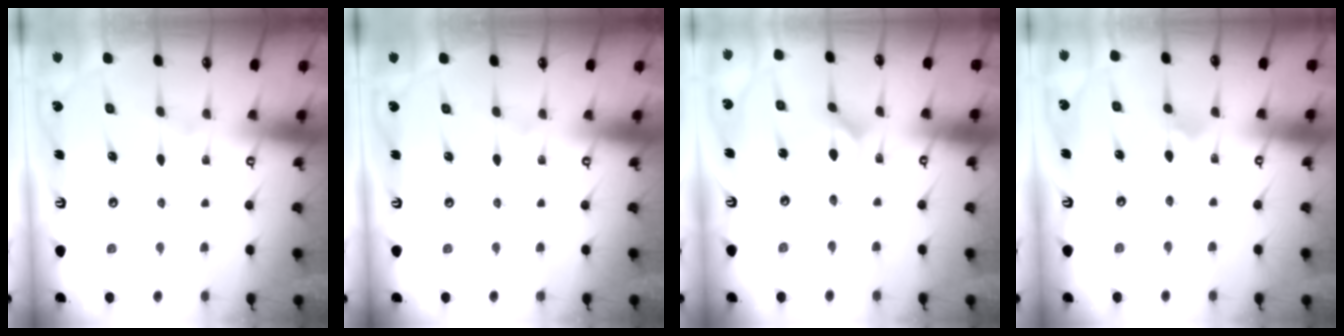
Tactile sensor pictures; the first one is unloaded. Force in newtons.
{"total": 0.0}
{"total": 1.5, "press": 1.5, "slide": 0.1}
{"total": 2.9, "press": 2.9, "slide": 0.1}